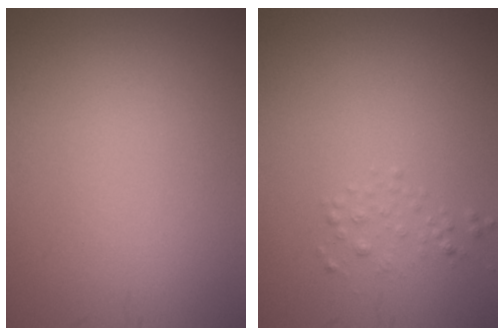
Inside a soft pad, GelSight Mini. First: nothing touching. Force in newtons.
{"total": 0.9, "press": 0.9, "slide": 0.0}